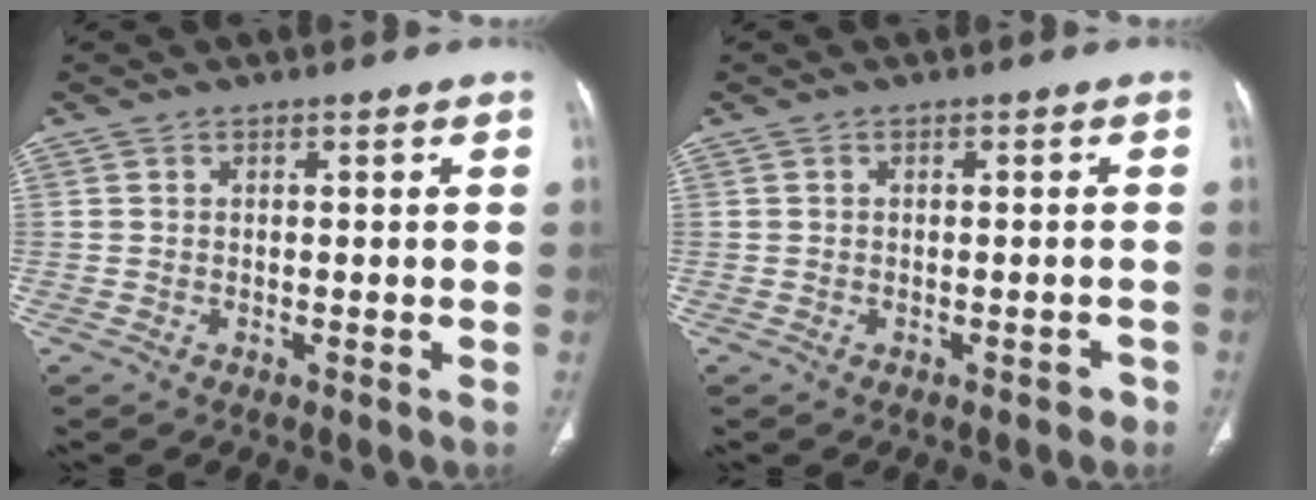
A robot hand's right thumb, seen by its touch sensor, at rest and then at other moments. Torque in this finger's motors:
{"motor_torque": [0.12, -0.13, 0.01, -0.58, 0.03]}